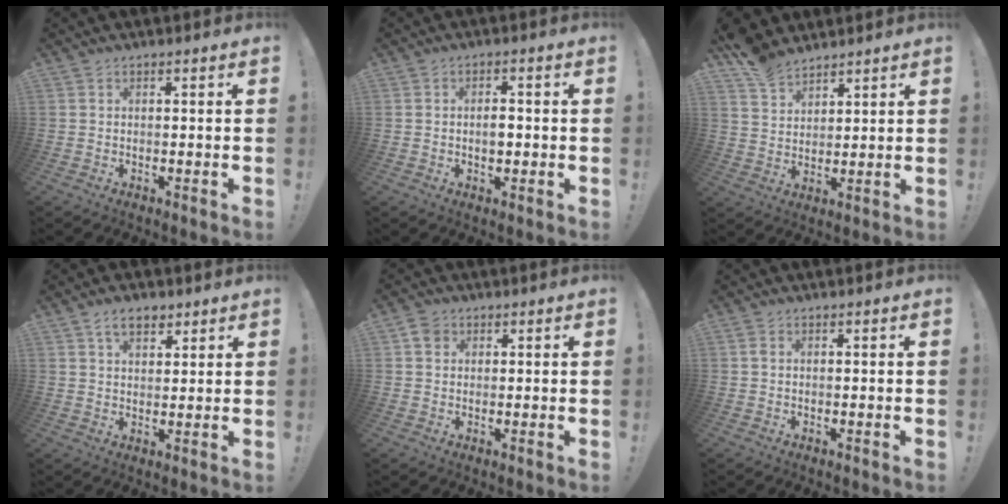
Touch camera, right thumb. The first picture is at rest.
{"total": 3.2, "force": [-0.6, 1.9, 2.5], "torque": [-0.031, 0.003, -0.015]}
{"total": 8.9, "force": [7.2, 4.4, 2.6], "torque": [-0.046, -0.045, 0.141]}
{"total": 6.7, "force": [4.0, 3.8, 3.8], "torque": [-0.052, -0.009, 0.071]}
{"total": 3.8, "force": [1.7, 3.1, 1.5], "torque": [-0.018, -0.003, 0.032]}
{"total": 0.8, "force": [0.1, 0.4, 0.6], "torque": [-0.014, 0.003, 0.002]}